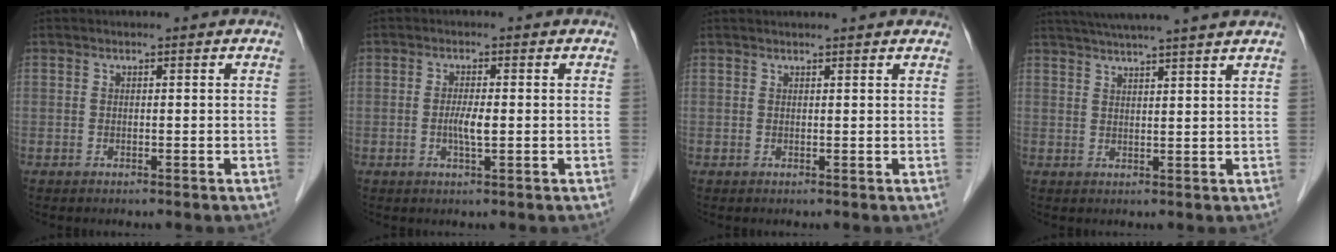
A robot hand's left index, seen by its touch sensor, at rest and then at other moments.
{"total": 2.6, "force": [-0.3, 0.3, 2.5], "torque": [-0.051, -0.002, -0.006]}
{"total": 5.6, "force": [5.3, 0.3, 2.0], "torque": [-0.025, 0.026, 0.054]}
{"total": 13.2, "force": [11.5, -0.8, 6.4], "torque": [-0.108, 0.023, 0.154]}